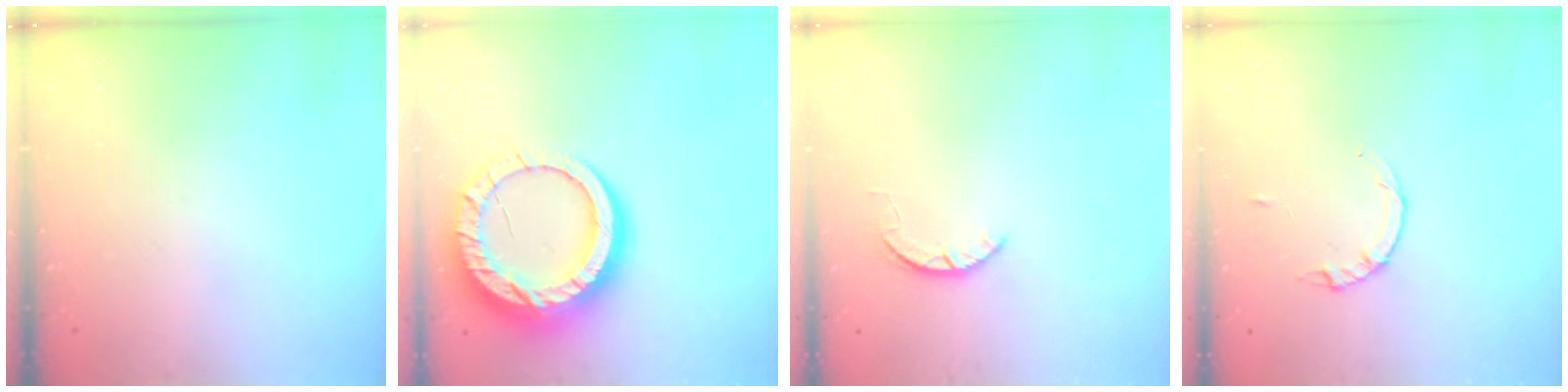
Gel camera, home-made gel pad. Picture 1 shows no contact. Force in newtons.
{"total": 20.2, "press": 20.1, "slide": 2.0}
{"total": 1.6, "press": 1.6, "slide": 0.3}
{"total": 2.2, "press": 2.1, "slide": 0.3}